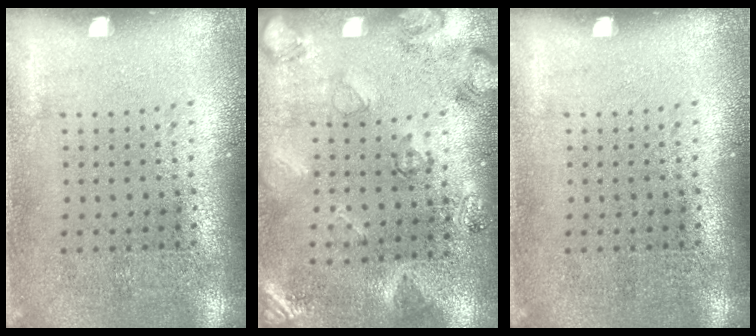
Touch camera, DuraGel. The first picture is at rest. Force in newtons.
{"total": 2.6, "press": 1.7, "slide": 1.9}
{"total": 0.0}